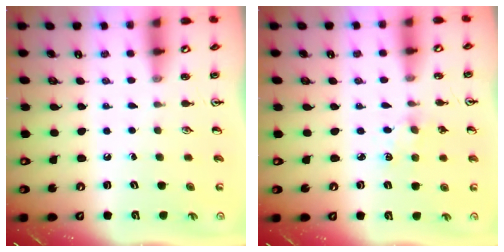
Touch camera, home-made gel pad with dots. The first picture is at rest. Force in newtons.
{"total": 3.0, "press": 3.0, "slide": 0.4}